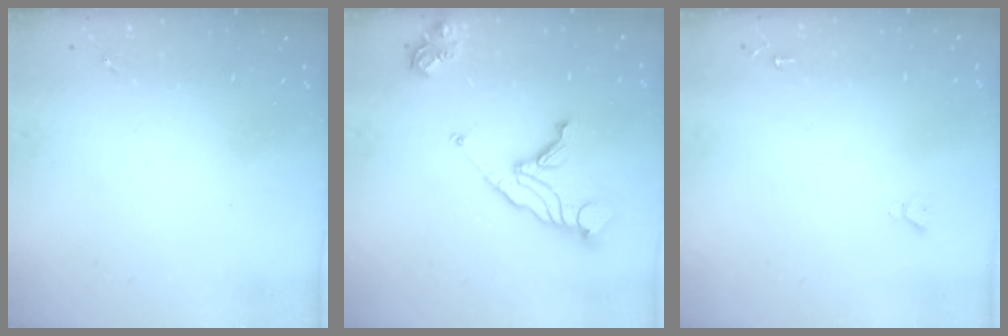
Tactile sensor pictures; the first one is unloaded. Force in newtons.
{"total": 15.4, "press": 15.3, "slide": 1.7}
{"total": 1.9, "press": 1.9, "slide": 0.2}